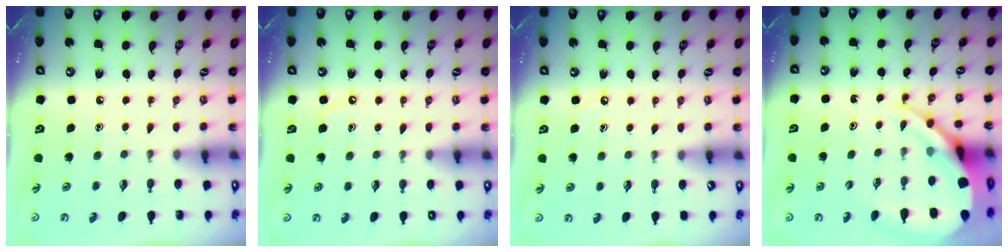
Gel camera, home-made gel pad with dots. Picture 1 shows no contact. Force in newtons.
{"total": 3.8, "press": 3.8, "slide": 0.5}
{"total": 2.6, "press": 2.6, "slide": 0.4}
{"total": 10.4, "press": 10.4, "slide": 0.7}